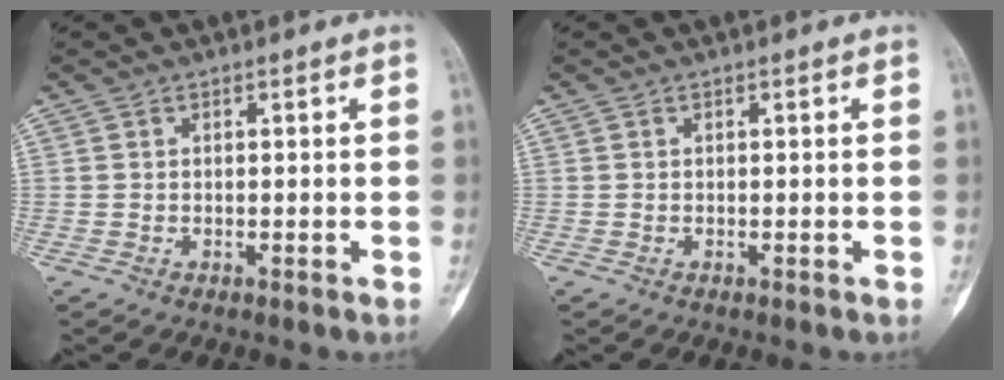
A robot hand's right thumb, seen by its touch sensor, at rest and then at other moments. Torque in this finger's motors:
{"motor_torque": [0.15, 0.15, 0.08, -0.08, 0.02]}